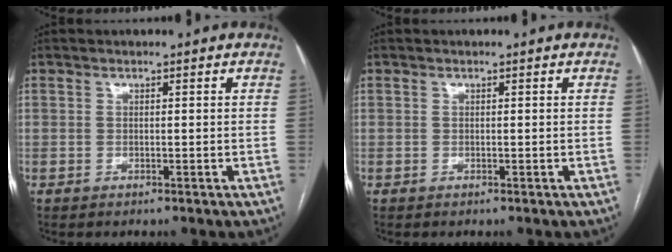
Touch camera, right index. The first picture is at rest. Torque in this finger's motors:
{"motor_torque": [0.00, 0.00, 0.00, 0.00]}